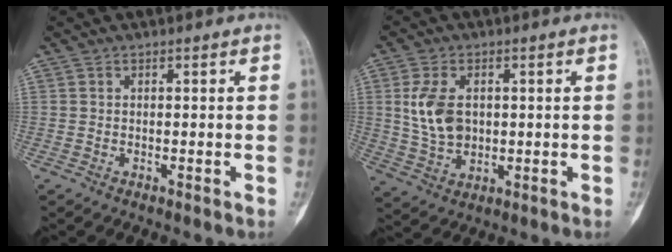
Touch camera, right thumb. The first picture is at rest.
{"total": 8.6, "force": [1.0, 5.6, 6.4], "torque": [-0.117, -0.003, 0.029]}